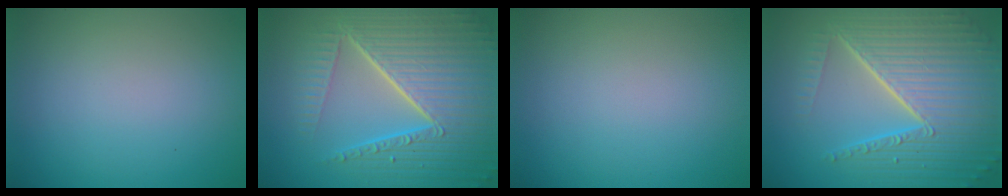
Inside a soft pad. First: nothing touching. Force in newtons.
{"total": 10.4, "press": 6.7, "slide": 7.9}
{"total": 0.0}
{"total": 10.1, "press": 6.4, "slide": 7.8}